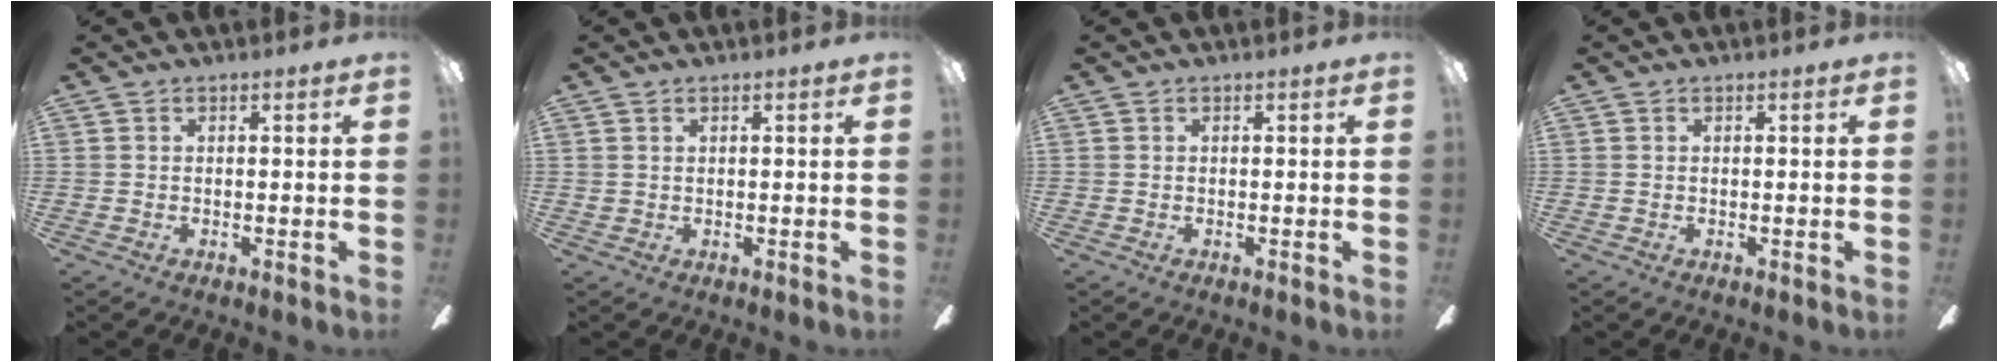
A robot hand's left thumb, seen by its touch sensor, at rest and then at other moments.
{"total": 0.9, "force": [0.7, 0.5, 0.1], "torque": [-0.003, 0.001, 0.014]}
{"total": 0.0}
{"total": 0.0}